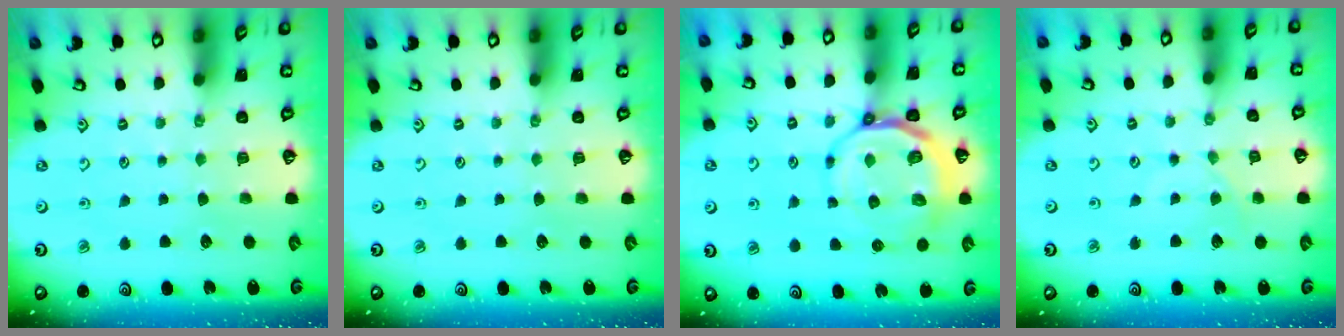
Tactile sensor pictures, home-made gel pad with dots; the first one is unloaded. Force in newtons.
{"total": 0.0}
{"total": 10.8, "press": 10.4, "slide": 2.7}
{"total": 0.6, "press": 0.5, "slide": 0.2}